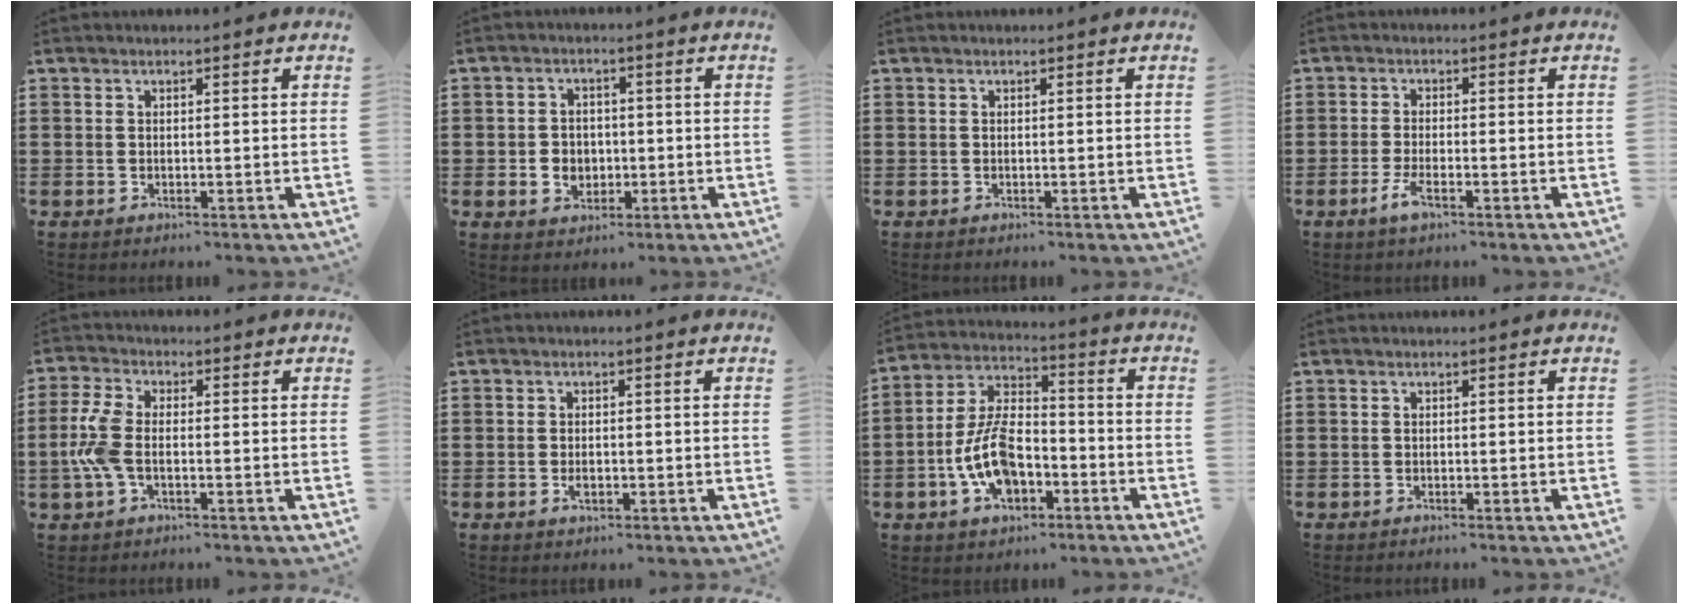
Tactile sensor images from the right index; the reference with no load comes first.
{"total": 3.5, "force": [-0.7, 3.1, 1.5], "torque": [-0.032, 0.001, -0.017]}
{"total": 0.0}
{"total": 3.2, "force": [-1.7, 0.6, 2.6], "torque": [-0.065, -0.010, -0.036]}
{"total": 6.5, "force": [-1.2, 3.2, 5.6], "torque": [-0.144, -0.008, -0.030]}
{"total": 1.4, "force": [-0.5, 0.6, 1.2], "torque": [-0.024, -0.003, -0.009]}
{"total": 9.7, "force": [-3.8, 5.1, 7.3], "torque": [-0.171, 0.003, -0.074]}
{"total": 0.0}